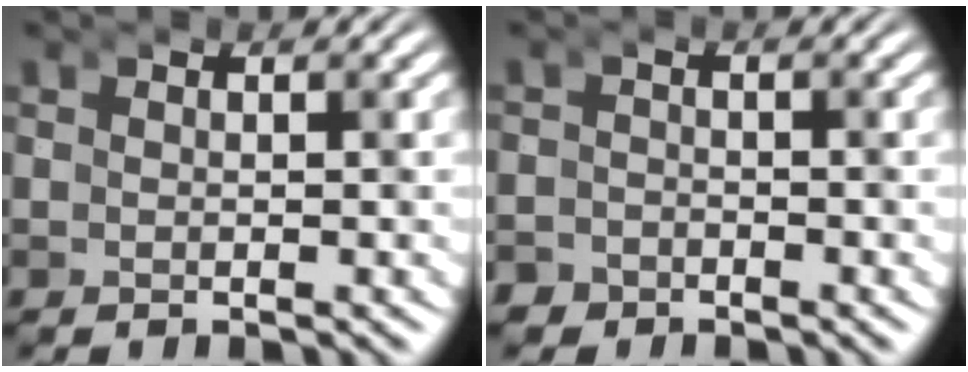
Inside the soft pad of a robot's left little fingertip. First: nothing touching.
{"total": 2.2, "force": [-2.0, 0.5, -0.8], "torque": [-0.001, -0.015, -0.036]}